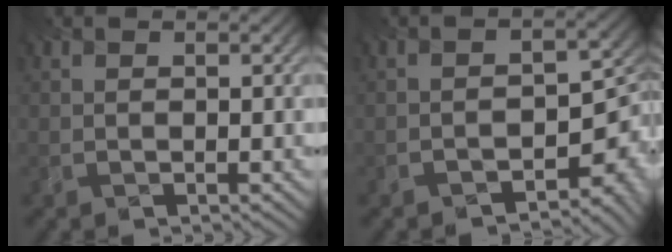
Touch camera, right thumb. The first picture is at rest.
{"total": 8.2, "force": [-3.9, 5.2, 5.1], "torque": [-0.047, -0.023, -0.046]}